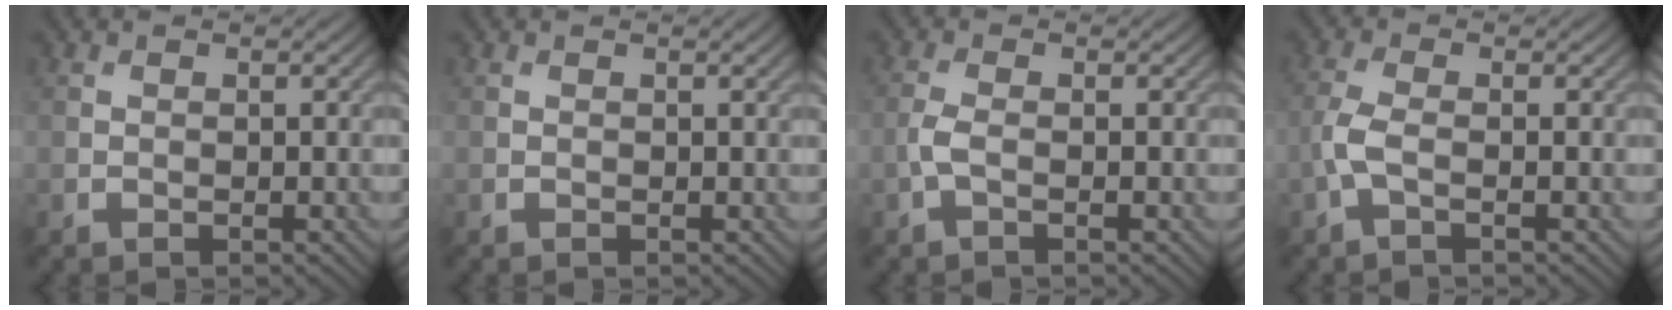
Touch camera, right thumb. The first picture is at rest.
{"total": 0.0}
{"total": 1.9, "force": [-0.6, 0.6, 1.7], "torque": [-0.045, 0.003, -0.018]}
{"total": 2.8, "force": [-0.9, 0.9, 2.5], "torque": [-0.069, 0.003, -0.029]}